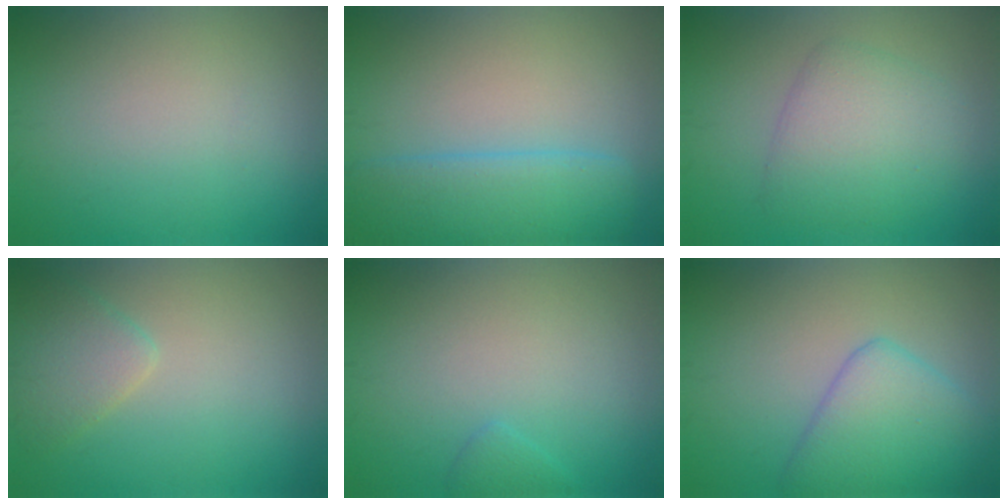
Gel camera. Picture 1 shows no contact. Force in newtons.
{"total": 5.5, "press": 5.5, "slide": 0.2}
{"total": 4.5, "press": 4.5, "slide": 0.3}
{"total": 2.6, "press": 2.6, "slide": 0.2}
{"total": 1.0, "press": 1.0, "slide": 0.2}
{"total": 5.3, "press": 5.3, "slide": 0.1}